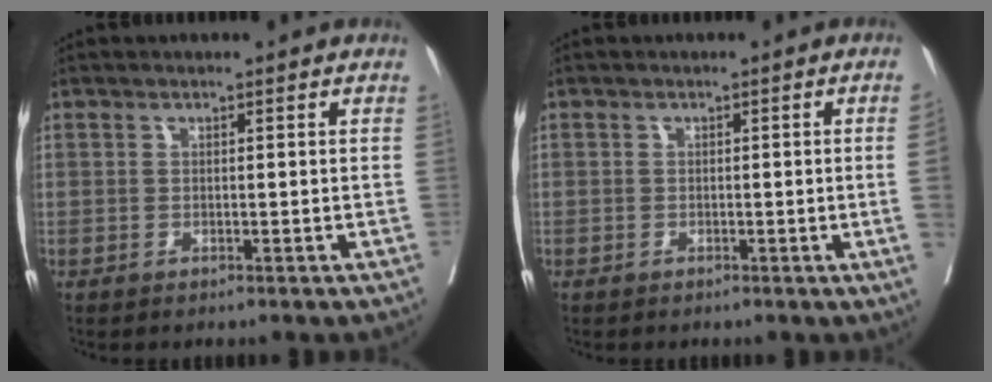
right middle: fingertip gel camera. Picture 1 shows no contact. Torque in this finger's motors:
{"motor_torque": [0.03, -0.24, -0.73, -0.21]}